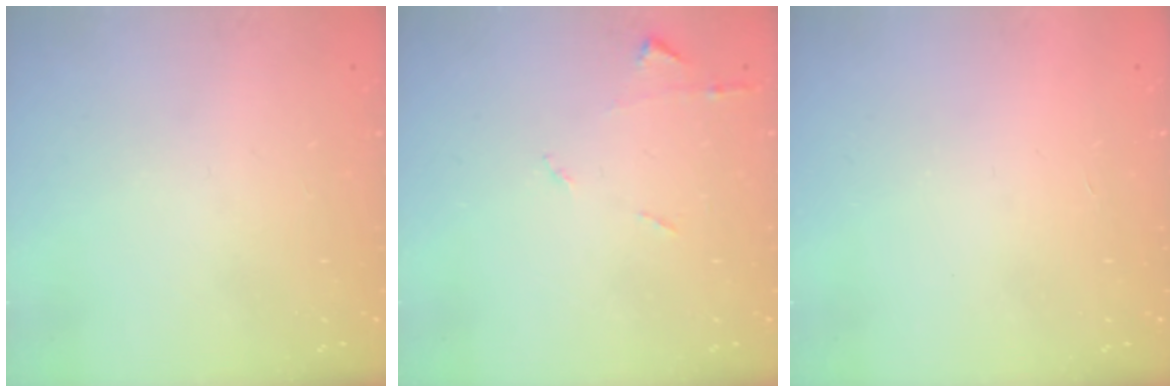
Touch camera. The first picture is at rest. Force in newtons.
{"total": 5.6, "press": 5.6, "slide": 0.8}
{"total": 1.6, "press": 1.6, "slide": 0.1}